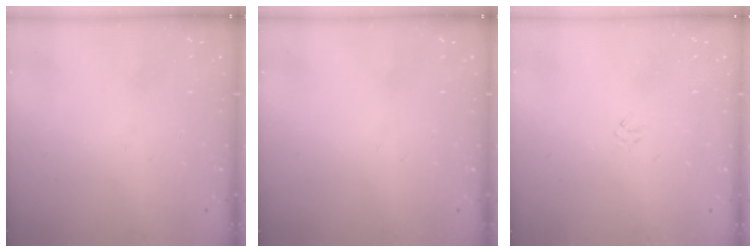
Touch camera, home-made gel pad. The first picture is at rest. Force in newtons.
{"total": 0.0}
{"total": 1.3, "press": 1.3, "slide": 0.4}